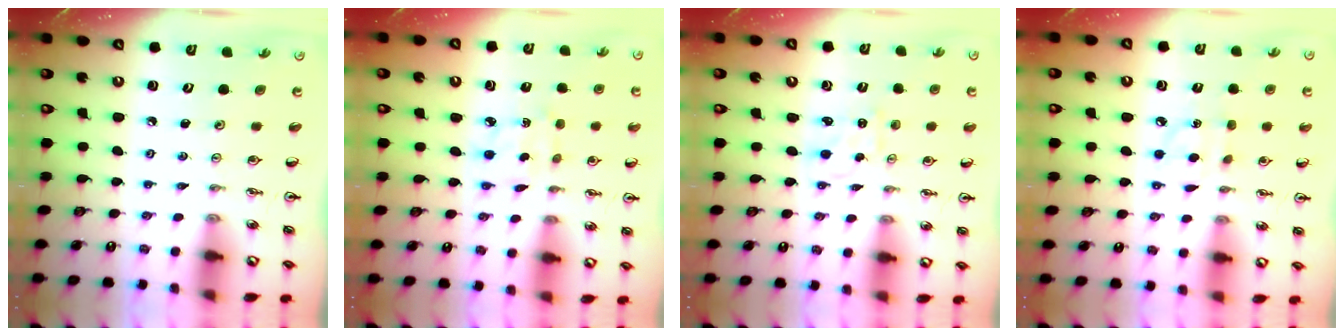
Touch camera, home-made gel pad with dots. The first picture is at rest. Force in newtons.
{"total": 2.8, "press": 2.8, "slide": 0.4}
{"total": 0.8, "press": 0.8, "slide": 0.3}
{"total": 7.0, "press": 7.0, "slide": 0.5}